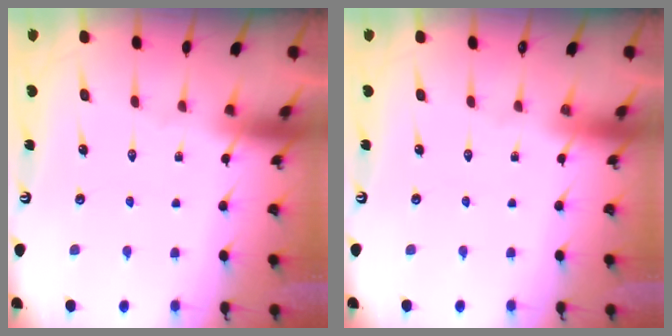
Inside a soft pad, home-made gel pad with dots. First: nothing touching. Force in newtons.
{"total": 0.0}